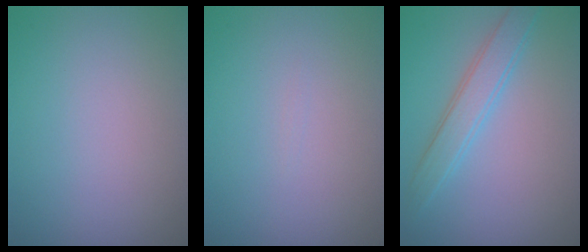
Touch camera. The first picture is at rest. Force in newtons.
{"total": 0.0}
{"total": 3.0, "press": 3.0, "slide": 0.1}